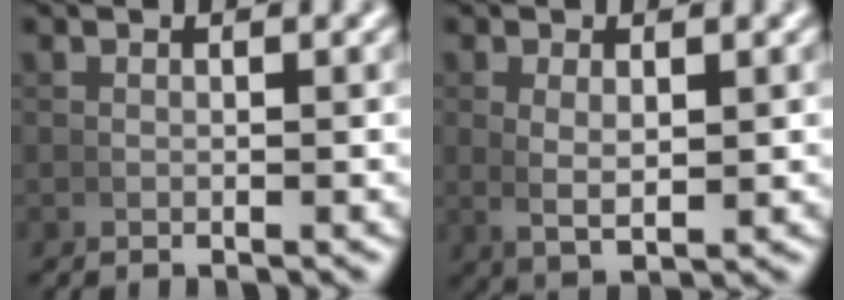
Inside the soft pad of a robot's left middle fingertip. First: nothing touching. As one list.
[{"total": 3.0, "force": [0.5, 1.4, 2.7], "torque": [-0.053, -0.014, 0.024]}]